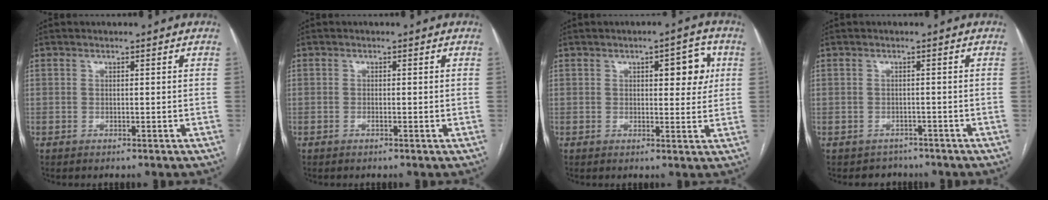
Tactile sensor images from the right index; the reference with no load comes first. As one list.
[{"total": 0.7, "force": [-0.2, 0.1, 0.7], "torque": [-0.013, -0.001, -0.003]}, {"total": 5.8, "force": [1.8, 2.3, 5.0], "torque": [-0.058, 0.010, 0.023]}, {"total": 2.5, "force": [-2.0, 1.4, -0.7], "torque": [0.003, 0.006, -0.028]}]